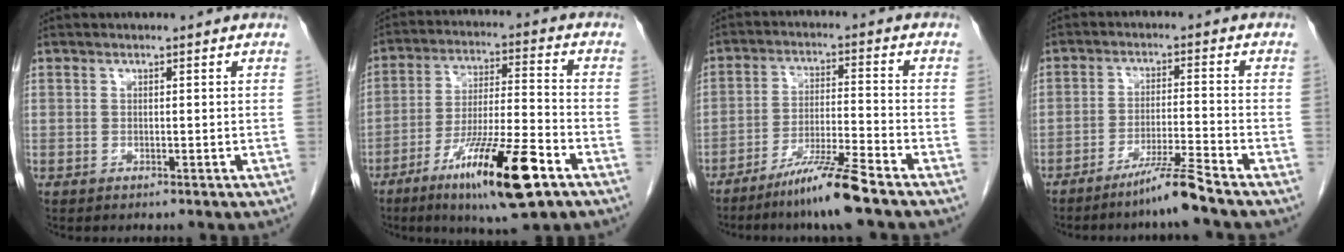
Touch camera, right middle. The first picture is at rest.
{"total": 16.0, "force": [-8.6, 1.5, 13.4], "torque": [-0.238, -0.028, -0.143]}
{"total": 8.6, "force": [-6.5, -0.9, 5.6], "torque": [-0.101, -0.030, -0.122]}
{"total": 6.1, "force": [-4.8, -1.6, 3.4], "torque": [-0.057, -0.023, -0.095]}